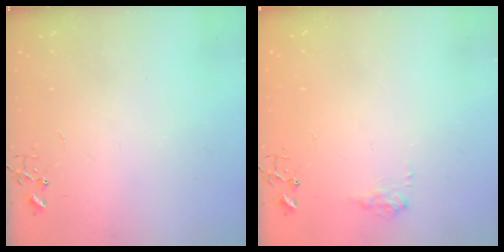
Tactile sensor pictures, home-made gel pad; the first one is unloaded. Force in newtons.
{"total": 7.8, "press": 7.8, "slide": 0.1}